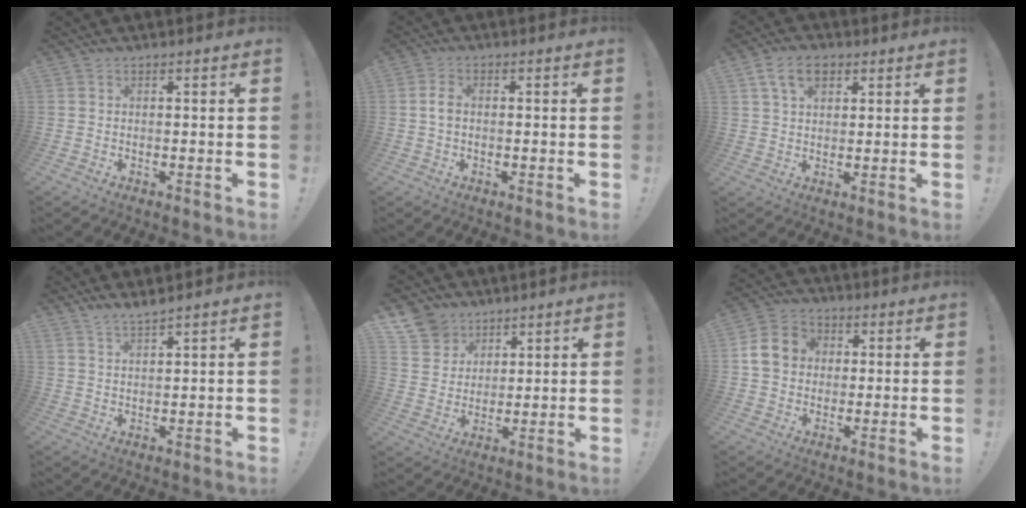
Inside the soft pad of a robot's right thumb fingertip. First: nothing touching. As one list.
[{"total": 3.0, "force": [-0.2, 1.9, 2.3], "torque": [-0.043, 0.004, -0.007]}, {"total": 8.4, "force": [3.9, 5.3, 5.3], "torque": [-0.088, 0.004, 0.074]}, {"total": 3.6, "force": [3.3, -0.5, 1.3], "torque": [-0.024, -0.022, 0.058]}, {"total": 10.1, "force": [6.9, 7.1, 1.8], "torque": [-0.035, -0.050, 0.137]}, {"total": 10.7, "force": [1.2, 9.4, 5.0], "torque": [-0.081, 0.016, 0.031]}]